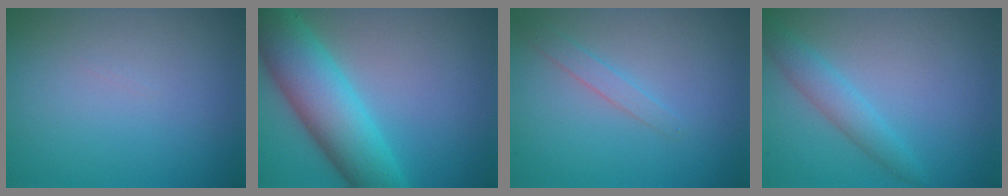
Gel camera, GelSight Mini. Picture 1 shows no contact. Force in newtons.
{"total": 8.9, "press": 8.9, "slide": 0.1}
{"total": 1.4, "press": 1.4, "slide": 0.1}
{"total": 2.6, "press": 2.6, "slide": 0.1}